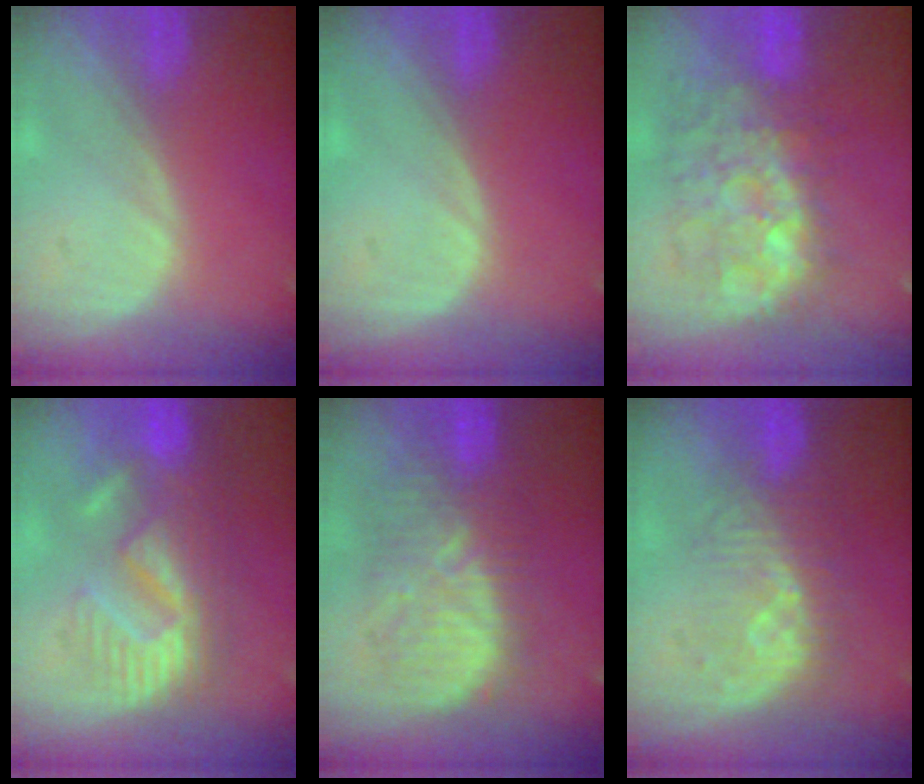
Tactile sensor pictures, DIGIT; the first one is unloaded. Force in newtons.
{"total": 0.0}
{"total": 10.5, "press": 9.9, "slide": 3.4}
{"total": 8.9, "press": 8.8, "slide": 1.5}
{"total": 9.9, "press": 9.8, "slide": 1.5}
{"total": 7.8, "press": 7.5, "slide": 2.0}